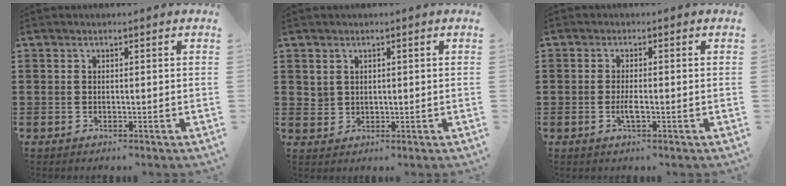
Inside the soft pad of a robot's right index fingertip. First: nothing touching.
{"total": 0.6, "force": [0.2, 0.6, 0.1], "torque": [-0.004, 0.003, 0.003]}
{"total": 2.4, "force": [-0.8, 0.4, 2.2], "torque": [-0.045, -0.004, -0.016]}